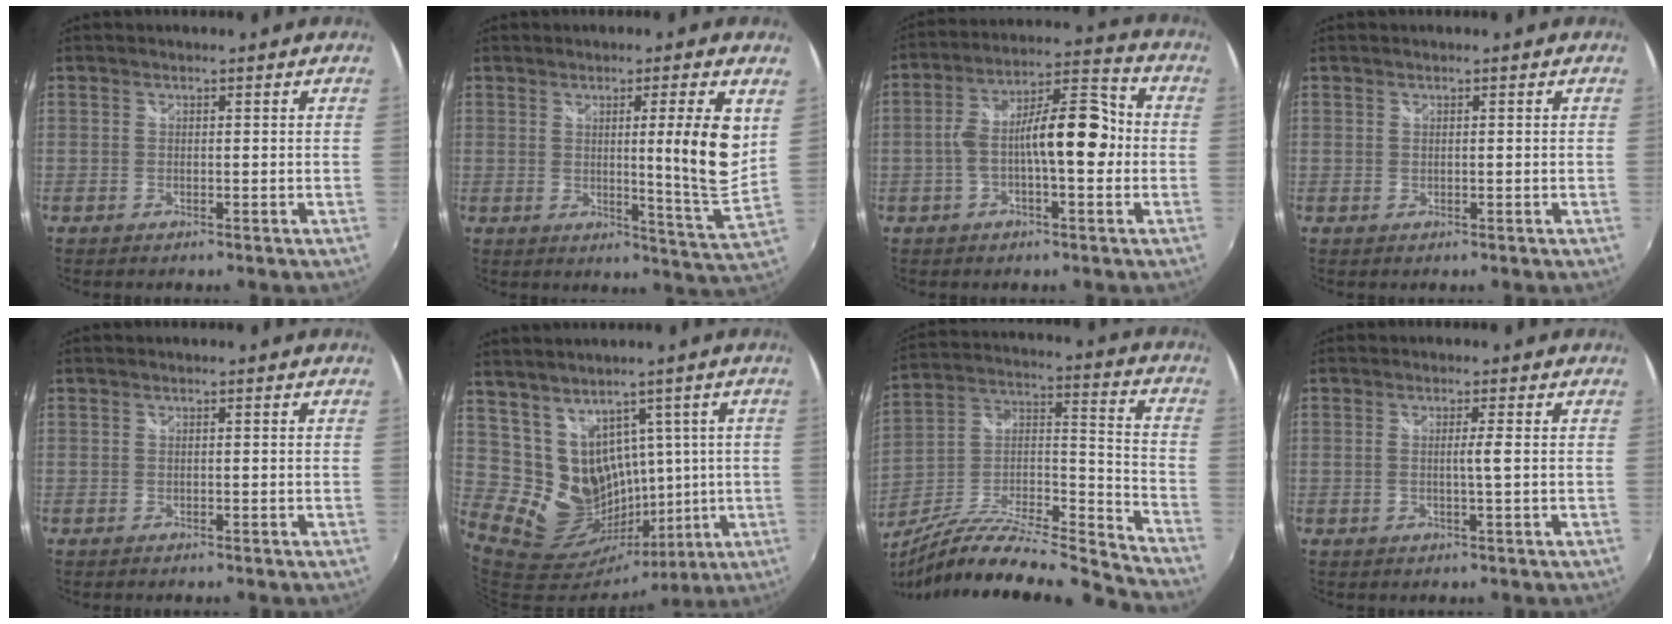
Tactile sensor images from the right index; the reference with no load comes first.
{"total": 10.4, "force": [3.0, -0.8, 9.9], "torque": [-0.146, -0.016, 0.040]}
{"total": 12.2, "force": [-1.5, 3.9, 11.5], "torque": [-0.198, 0.026, -0.028]}
{"total": 0.0}
{"total": 0.0}
{"total": 14.7, "force": [5.8, 12.5, 5.1], "torque": [-0.115, 0.008, 0.137]}
{"total": 20.2, "force": [-17.7, 1.0, 9.7], "torque": [-0.158, -0.010, -0.312]}
{"total": 2.0, "force": [-0.1, -0.7, 1.9], "torque": [-0.033, -0.004, -0.004]}